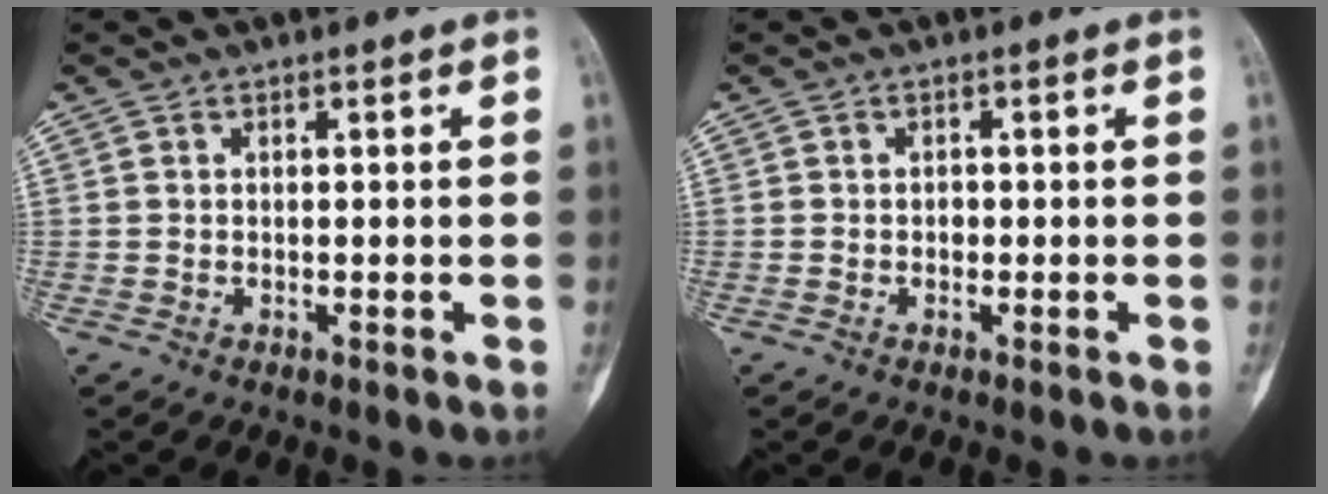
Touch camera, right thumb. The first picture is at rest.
{"total": 0.8, "force": [-0.2, 0.7, 0.4], "torque": [0.002, 0.004, -0.005]}